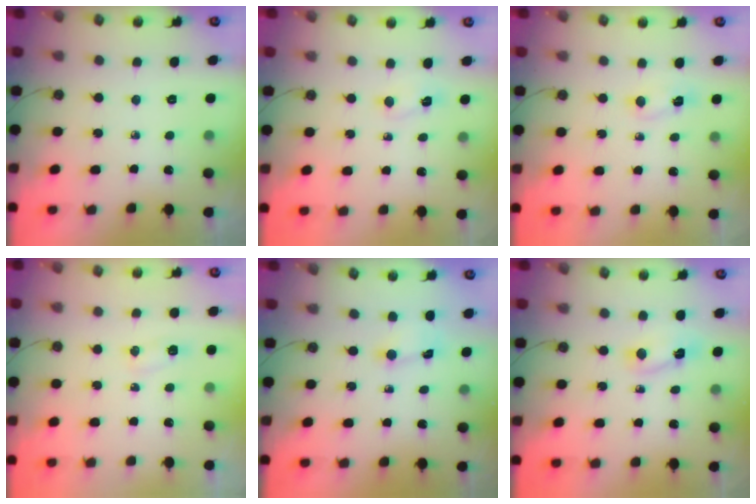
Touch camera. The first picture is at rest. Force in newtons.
{"total": 3.1, "press": 2.8, "slide": 1.3}
{"total": 4.4, "press": 4.1, "slide": 1.5}
{"total": 4.2, "press": 4.1, "slide": 0.6}
{"total": 0.8, "press": 0.7, "slide": 0.5}
{"total": 2.6, "press": 2.6, "slide": 0.6}